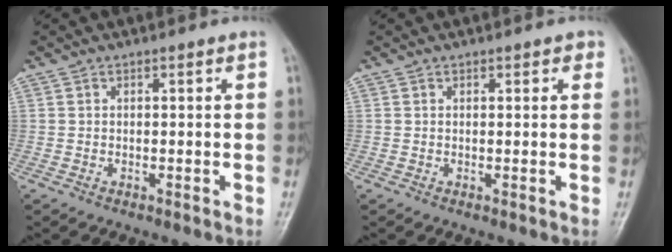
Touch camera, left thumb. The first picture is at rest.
{"total": 1.4, "force": [0.8, 0.7, 0.8], "torque": [0.002, -0.001, 0.005]}